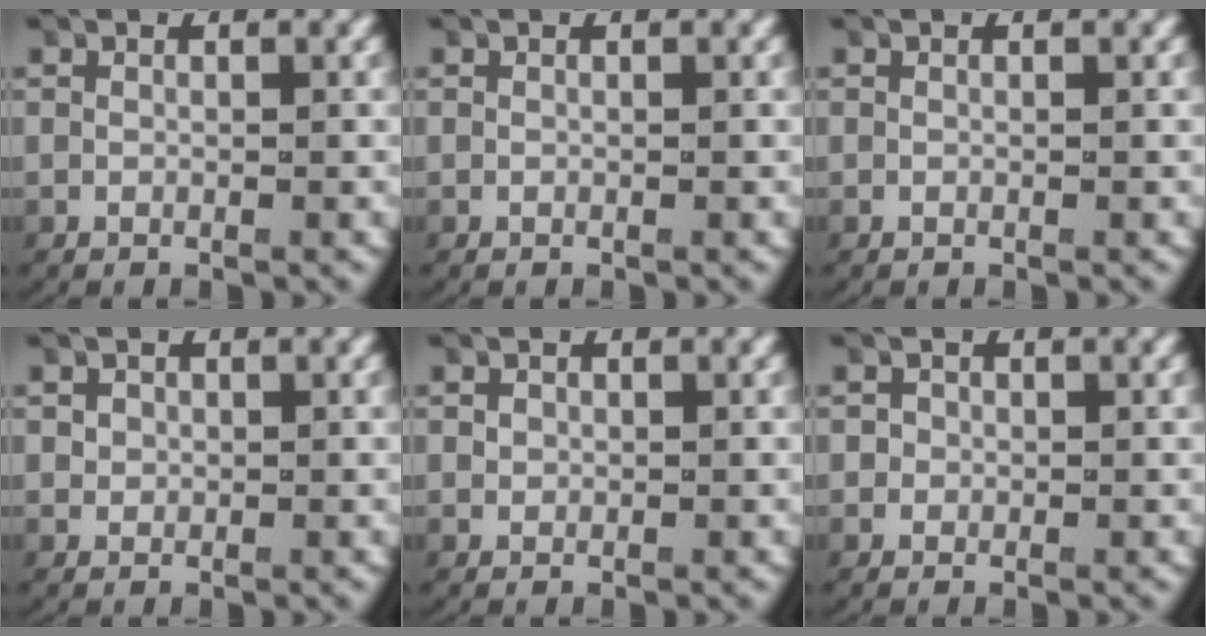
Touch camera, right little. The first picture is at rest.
{"total": 0.0}
{"total": 0.0}
{"total": 1.0, "force": [0.2, 0.9, 0.4], "torque": [-0.012, -0.004, 0.005]}
{"total": 0.7, "force": [0.1, 0.6, 0.3], "torque": [-0.009, -0.003, 0.005]}
{"total": 1.3, "force": [0.0, 1.2, 0.3], "torque": [-0.011, -0.003, -0.004]}